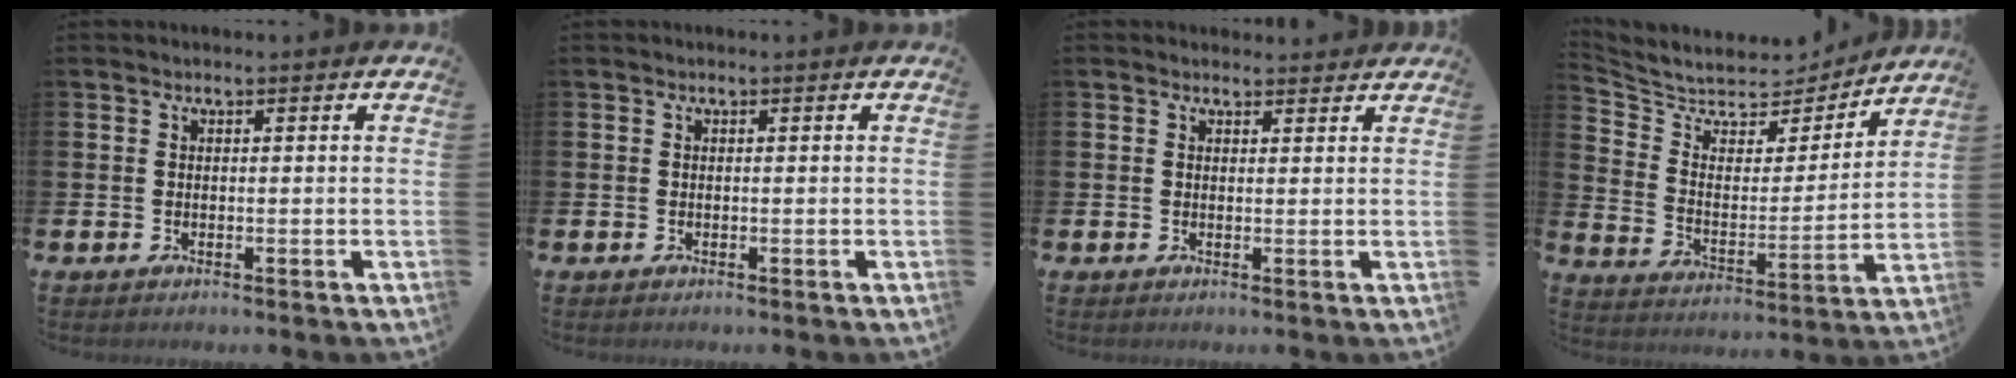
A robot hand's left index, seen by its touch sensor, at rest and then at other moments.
{"total": 0.0}
{"total": 1.4, "force": [1.3, 0.5, 0.0], "torque": [0.007, -0.003, 0.023]}
{"total": 6.2, "force": [5.8, 2.2, 0.6], "torque": [-0.058, -0.055, 0.095]}